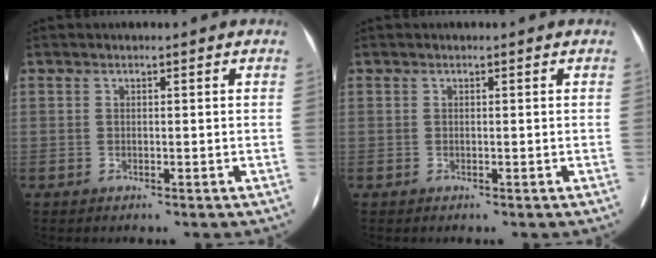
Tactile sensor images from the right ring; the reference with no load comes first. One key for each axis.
{"total": 0.0}